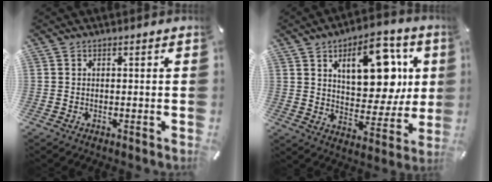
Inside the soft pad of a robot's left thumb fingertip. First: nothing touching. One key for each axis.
{"total": 16.4, "fx": 6.5, "fy": 9.6, "fz": 11.6, "tx": -0.152, "ty": -0.027, "tz": 0.109}